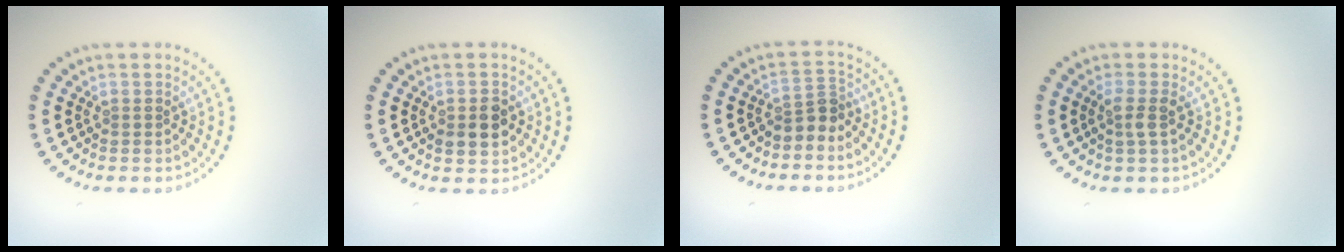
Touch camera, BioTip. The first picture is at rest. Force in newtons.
{"total": 3.0, "press": 3.0, "slide": 0.2}
{"total": 2.4, "press": 1.8, "slide": 1.5}
{"total": 1.6, "press": 1.4, "slide": 0.8}